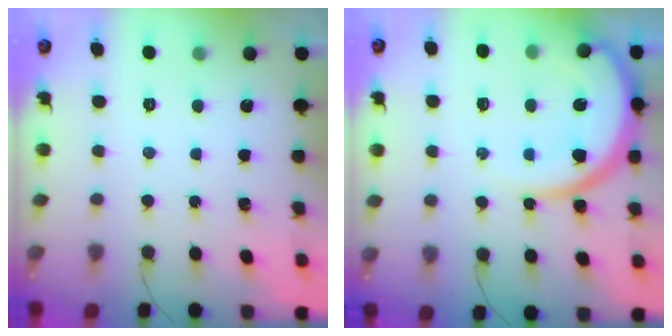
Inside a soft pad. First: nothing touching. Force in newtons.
{"total": 13.3, "press": 13.2, "slide": 1.4}